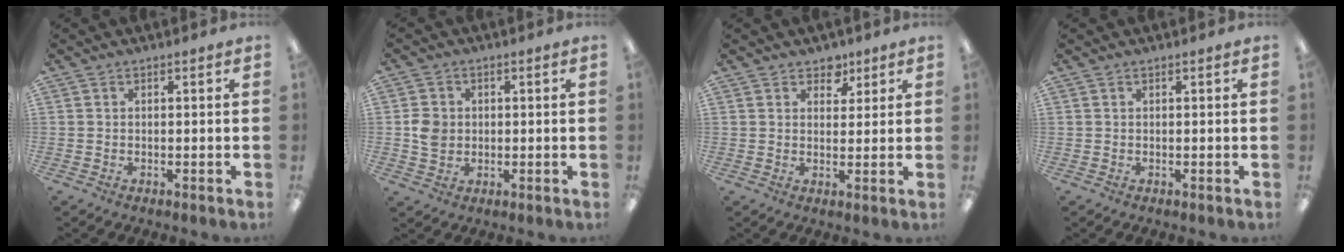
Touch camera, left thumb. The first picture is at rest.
{"total": 4.9, "force": [-0.2, 4.4, 2.1], "torque": [-0.025, 0.005, -0.004]}
{"total": 4.5, "force": [3.0, 3.1, 1.2], "torque": [-0.003, -0.013, 0.049]}
{"total": 0.0}